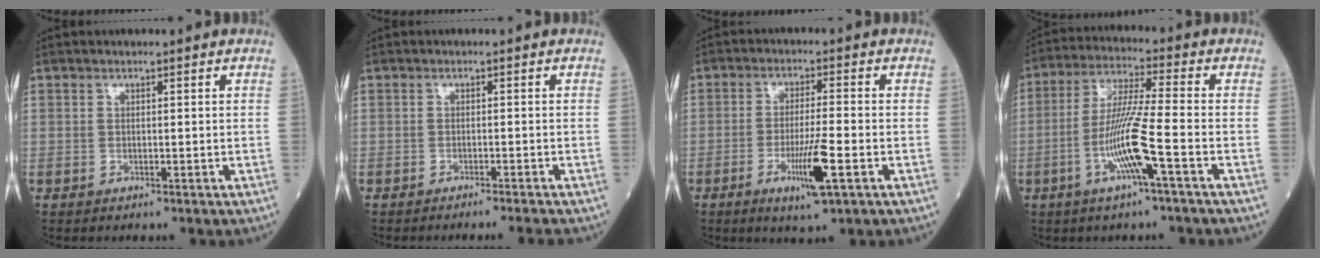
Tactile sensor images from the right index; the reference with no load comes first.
{"total": 3.9, "force": [-3.7, -0.7, 1.2], "torque": [-0.007, -0.008, -0.048]}
{"total": 7.4, "force": [-2.9, 0.0, 6.8], "torque": [-0.124, -0.015, -0.051]}
{"total": 10.2, "force": [-3.6, -0.4, 9.5], "torque": [-0.188, -0.004, -0.073]}